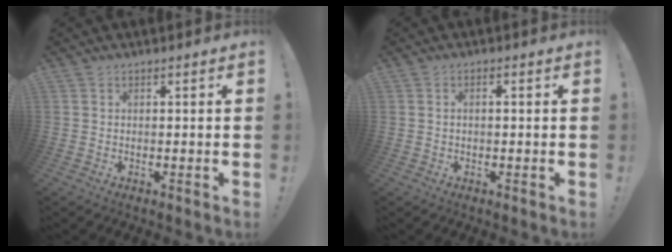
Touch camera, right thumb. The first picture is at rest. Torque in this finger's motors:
{"motor_torque": [0.16, -0.43, -0.23, 0.25, 0.11]}